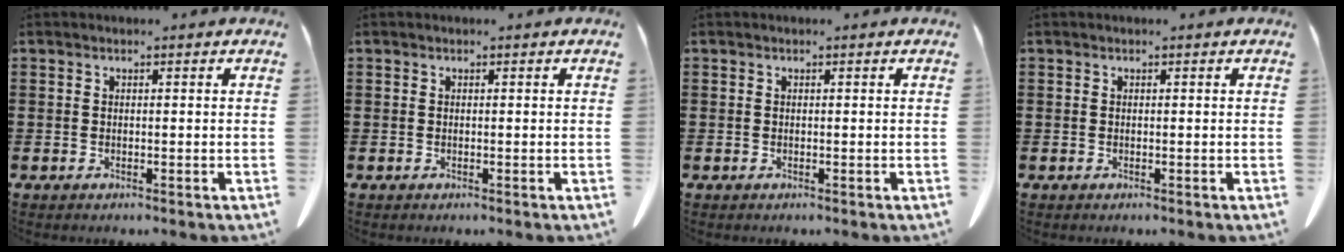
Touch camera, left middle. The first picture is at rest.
{"total": 0.0}
{"total": 0.0}
{"total": 0.0}